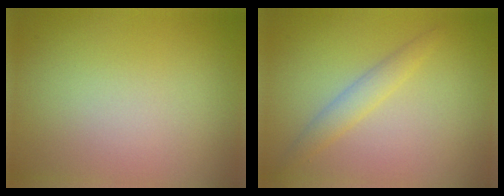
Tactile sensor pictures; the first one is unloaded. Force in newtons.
{"total": 2.0, "press": 2.0, "slide": 0.0}